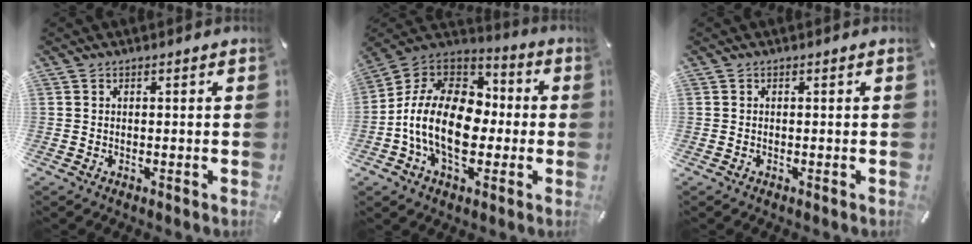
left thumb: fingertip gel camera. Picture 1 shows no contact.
{"total": 17.8, "force": [-4.3, 12.1, 12.3], "torque": [-0.260, 0.023, -0.077]}
{"total": 0.0}